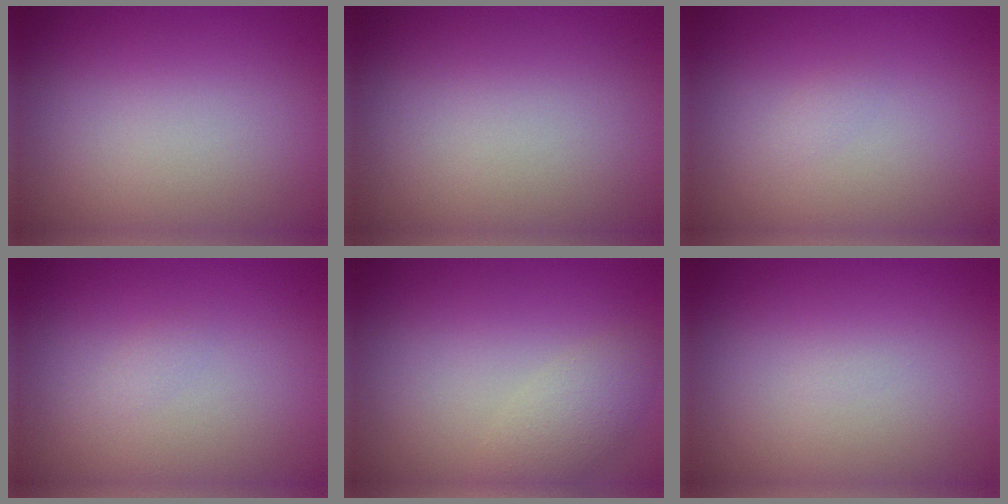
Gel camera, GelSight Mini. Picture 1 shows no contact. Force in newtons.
{"total": 0.0}
{"total": 0.5, "press": 0.5, "slide": 0.0}
{"total": 0.5, "press": 0.5, "slide": 0.0}
{"total": 2.4, "press": 2.4, "slide": 0.2}
{"total": 0.0}